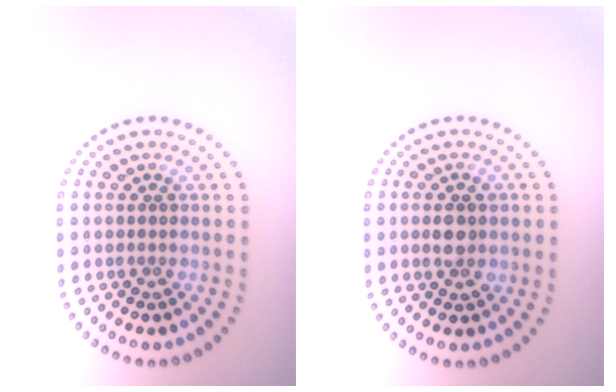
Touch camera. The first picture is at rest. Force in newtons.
{"total": 2.3, "press": 2.3, "slide": 0.3}